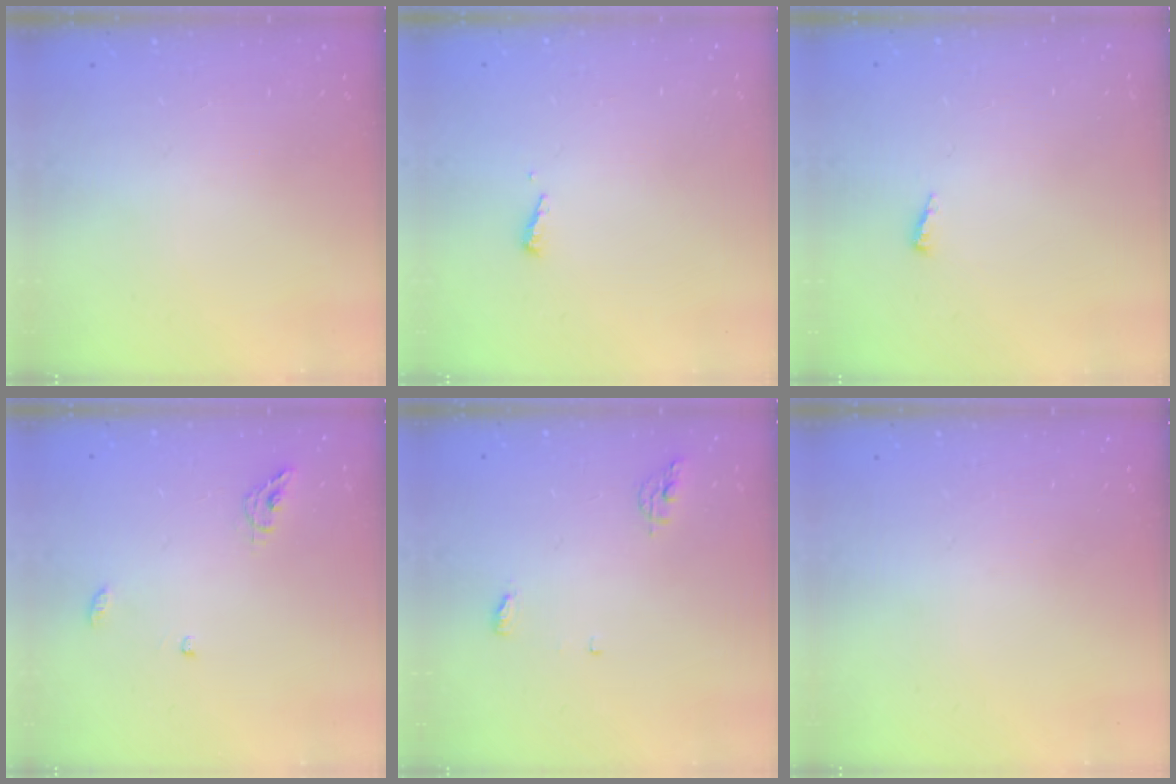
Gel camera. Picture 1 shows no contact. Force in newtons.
{"total": 4.0, "press": 4.0, "slide": 0.4}
{"total": 2.5, "press": 2.5, "slide": 0.2}
{"total": 6.4, "press": 6.4, "slide": 0.1}
{"total": 4.7, "press": 4.7, "slide": 0.4}
{"total": 0.0}